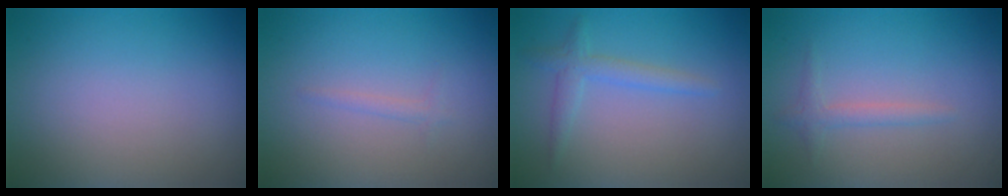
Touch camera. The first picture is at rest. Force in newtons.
{"total": 1.0, "press": 1.0, "slide": 0.1}
{"total": 2.0, "press": 2.0, "slide": 0.1}
{"total": 1.3, "press": 1.3, "slide": 0.0}